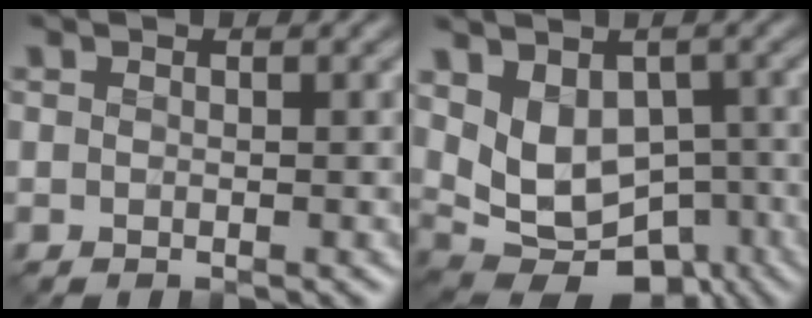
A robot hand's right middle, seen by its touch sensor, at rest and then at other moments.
{"total": 8.1, "force": [-0.2, 5.7, 5.8], "torque": [-0.101, -0.016, 0.008]}